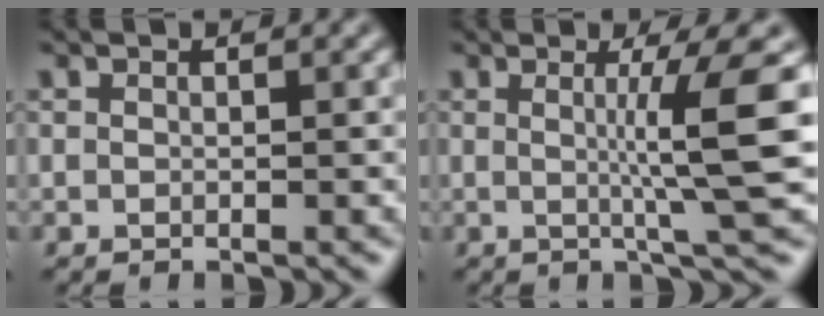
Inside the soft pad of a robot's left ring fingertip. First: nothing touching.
{"total": 6.4, "force": [0.6, 0.8, 6.3], "torque": [-0.093, 0.000, 0.011]}